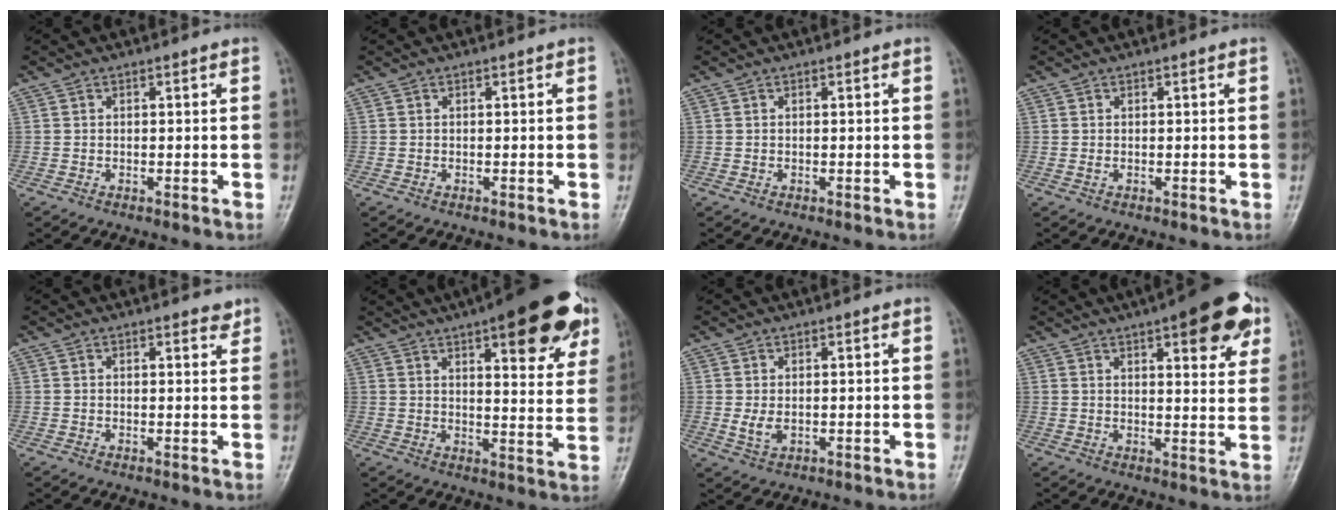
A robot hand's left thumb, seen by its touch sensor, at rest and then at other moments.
{"total": 0.0}
{"total": 0.0}
{"total": 0.7, "force": [0.2, 0.3, 0.6], "torque": [-0.014, 0.002, 0.005]}
{"total": 1.9, "force": [1.5, 0.7, 1.0], "torque": [-0.006, -0.008, 0.016]}
{"total": 19.9, "force": [10.9, 6.4, 15.4], "torque": [-0.169, -0.031, 0.144]}
{"total": 2.9, "force": [0.3, 1.7, 2.4], "torque": [-0.040, -0.007, 0.012]}
{"total": 14.2, "force": [7.5, 4.6, 11.2], "torque": [-0.110, -0.023, 0.093]}